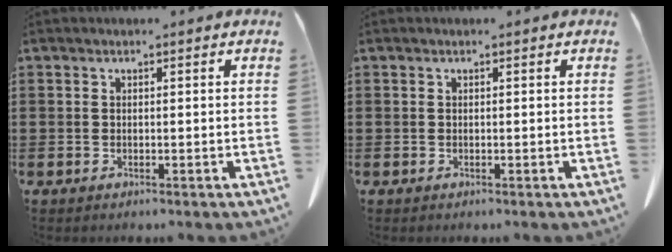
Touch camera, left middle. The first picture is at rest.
{"total": 0.0}